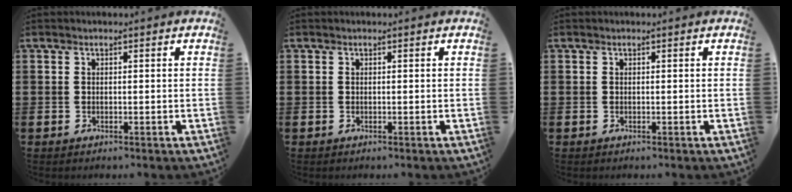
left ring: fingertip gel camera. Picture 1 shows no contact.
{"total": 0.0}
{"total": 0.0}